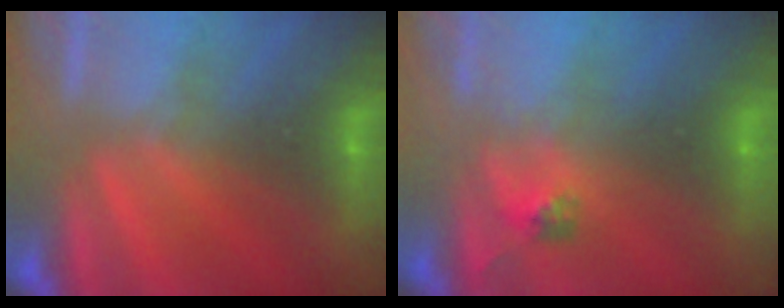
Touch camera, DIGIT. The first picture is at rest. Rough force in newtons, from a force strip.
{"total": 2.4}